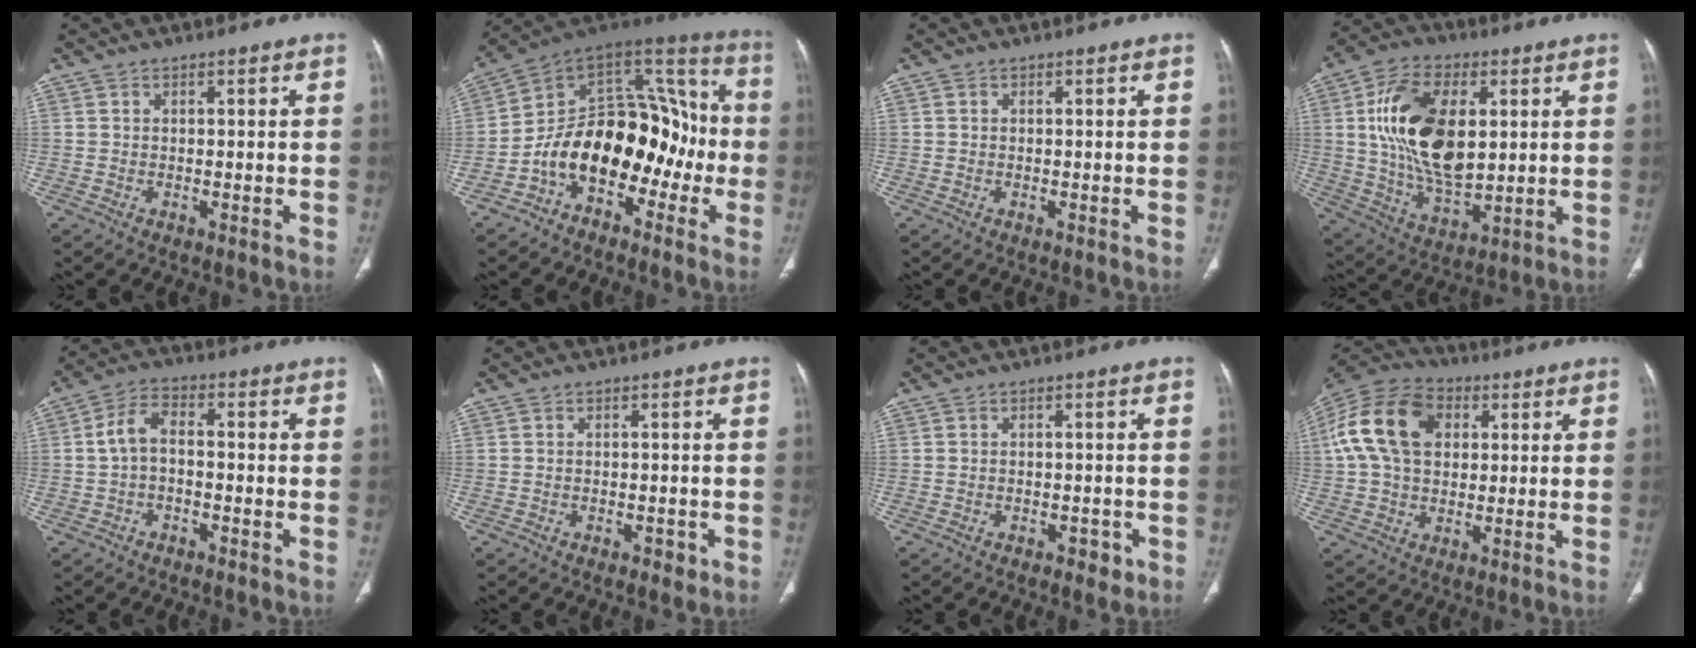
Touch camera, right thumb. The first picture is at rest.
{"total": 20.2, "force": [-6.0, 12.7, 14.5], "torque": [-0.181, 0.100, -0.103]}
{"total": 0.0}
{"total": 19.9, "force": [3.7, 11.1, 16.0], "torque": [-0.278, -0.012, 0.071]}
{"total": 5.9, "force": [-0.8, 3.4, 4.7], "torque": [-0.087, 0.023, -0.025]}
{"total": 1.8, "force": [-1.0, 1.1, 1.1], "torque": [-0.013, 0.006, -0.011]}
{"total": 2.5, "force": [-1.3, 1.5, 1.4], "torque": [-0.013, 0.007, -0.013]}
{"total": 17.1, "force": [3.6, 11.9, 11.6], "torque": [-0.218, 0.019, 0.056]}